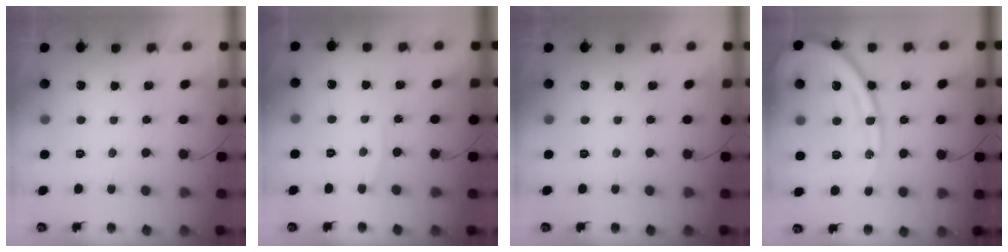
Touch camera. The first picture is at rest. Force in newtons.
{"total": 4.8, "press": 4.8, "slide": 0.4}
{"total": 0.0}
{"total": 17.8, "press": 17.7, "slide": 2.3}